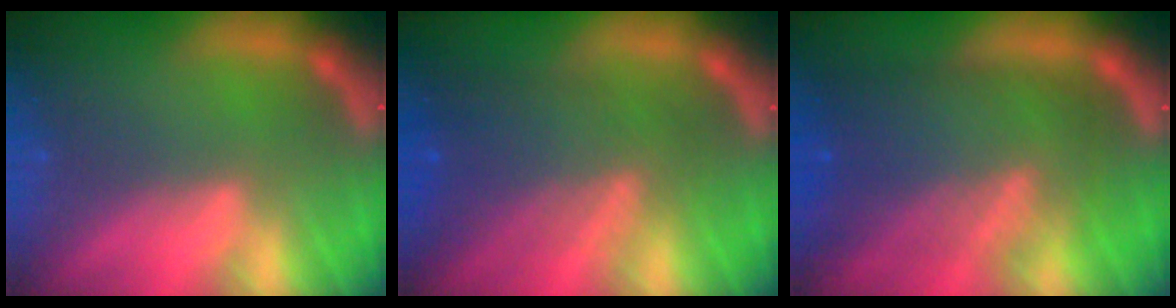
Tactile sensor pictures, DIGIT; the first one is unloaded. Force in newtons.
{"total": 7.0}
{"total": 10.1}